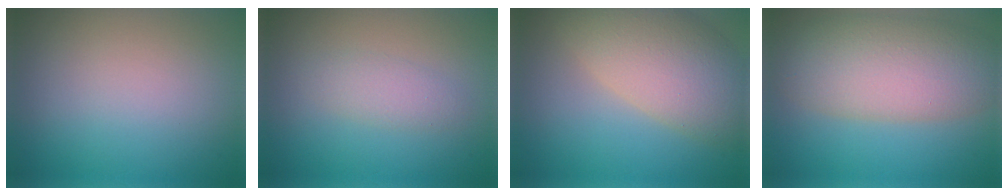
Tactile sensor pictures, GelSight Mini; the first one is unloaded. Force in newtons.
{"total": 1.8, "press": 1.8, "slide": 0.1}
{"total": 8.5, "press": 8.5, "slide": 0.7}
{"total": 8.3, "press": 8.3, "slide": 0.5}